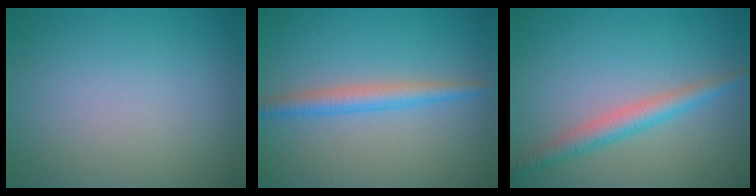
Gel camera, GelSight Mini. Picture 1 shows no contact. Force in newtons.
{"total": 2.7, "press": 2.7, "slide": 0.0}
{"total": 2.9, "press": 2.9, "slide": 0.1}